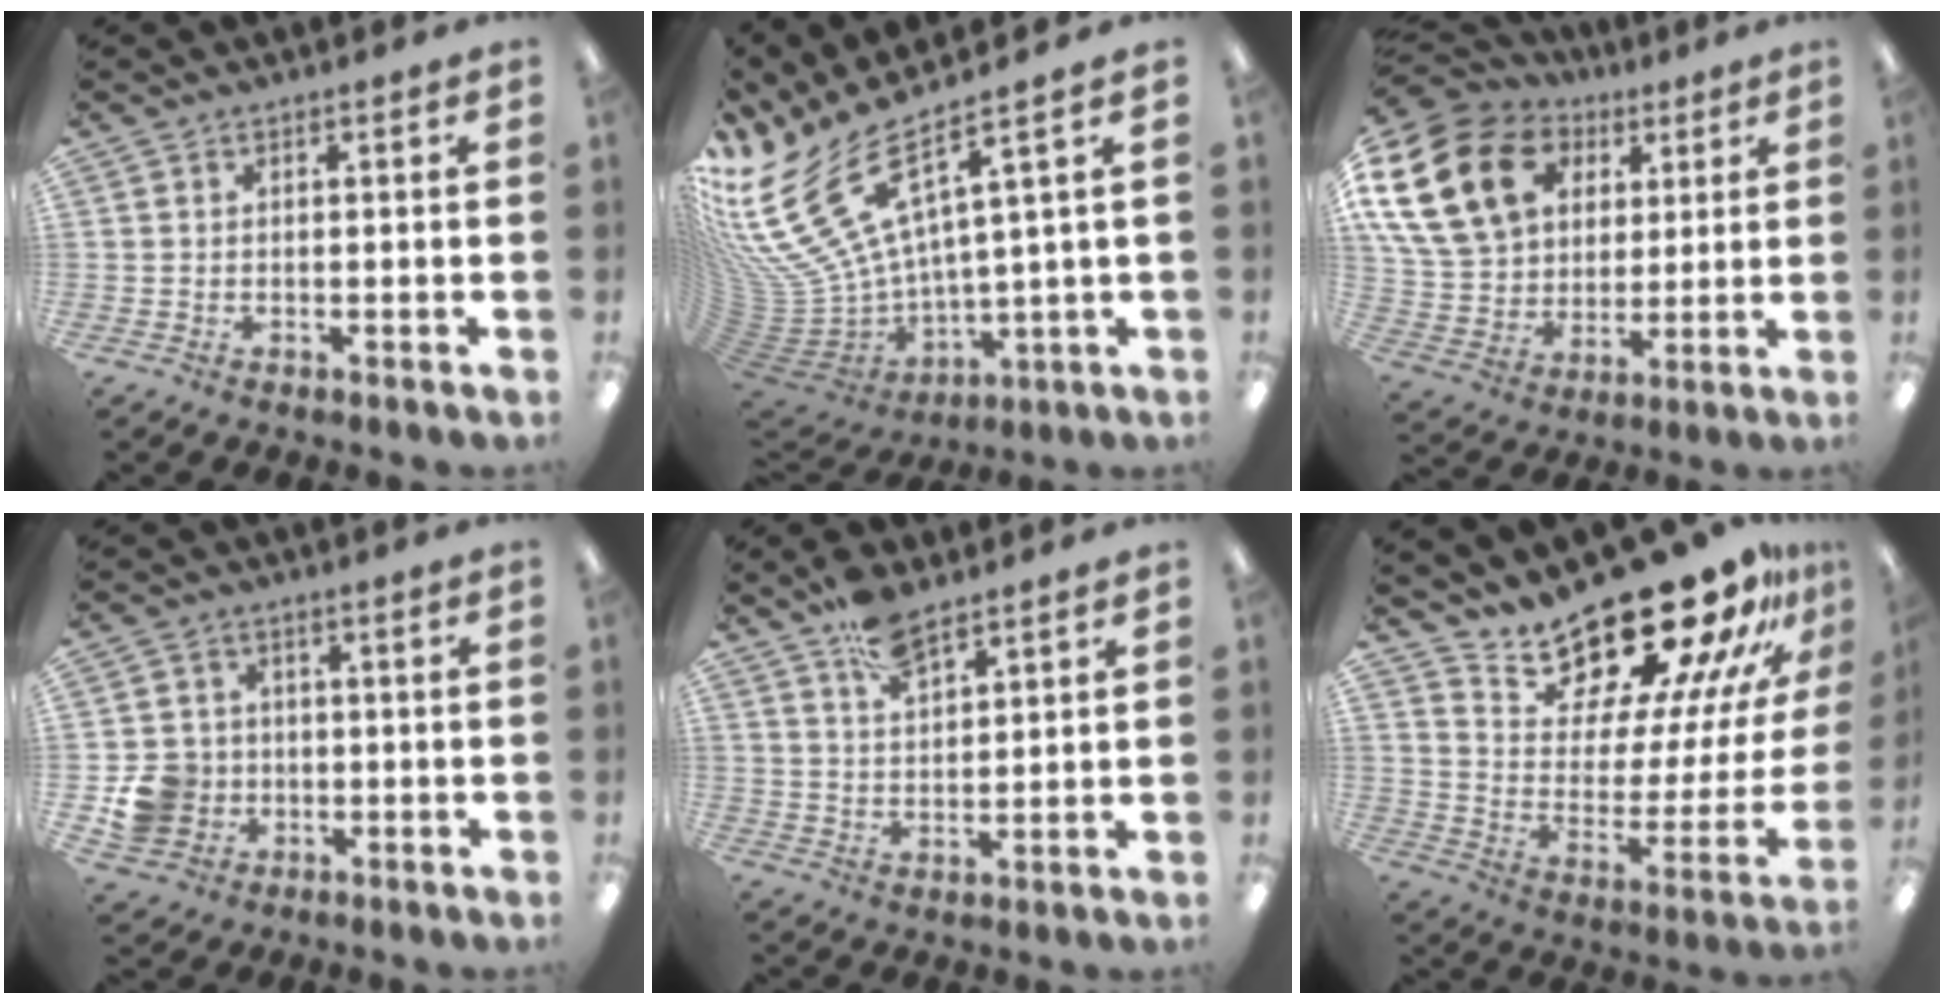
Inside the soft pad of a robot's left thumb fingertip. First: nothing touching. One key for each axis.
{"total": 18.4, "fx": 10.0, "fy": 8.3, "fz": 13.1, "tx": -0.299, "ty": -0.082, "tz": 0.179}
{"total": 22.2, "fx": 8.7, "fy": 16.5, "fz": 12.0, "tx": -0.252, "ty": -0.018, "tz": 0.165}
{"total": 8.8, "fx": -1.9, "fy": 8.2, "fz": 2.7, "tx": -0.062, "ty": 0.016, "tz": -0.026}
{"total": 7.5, "fx": 5.5, "fy": 3.2, "fz": 4.1, "tx": -0.070, "ty": -0.029, "tz": 0.098}
{"total": 23.0, "fx": 20.5, "fy": 7.3, "fz": 7.5, "tx": -0.099, "ty": -0.175, "tz": 0.354}